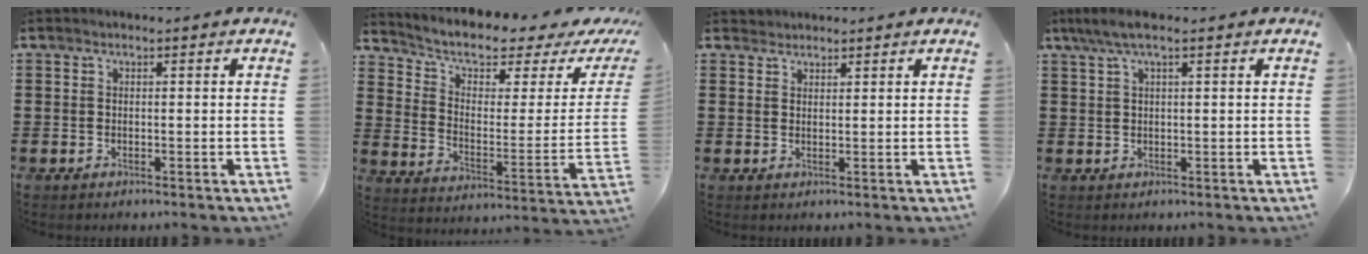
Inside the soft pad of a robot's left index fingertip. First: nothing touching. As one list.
[{"total": 4.6, "force": [2.6, 2.1, 3.1], "torque": [-0.077, -0.017, 0.039]}, {"total": 1.4, "force": [1.4, 0.3, -0.1], "torque": [-0.001, 0.001, 0.028]}, {"total": 3.5, "force": [1.4, 0.6, 3.1], "torque": [-0.068, -0.001, 0.023]}]